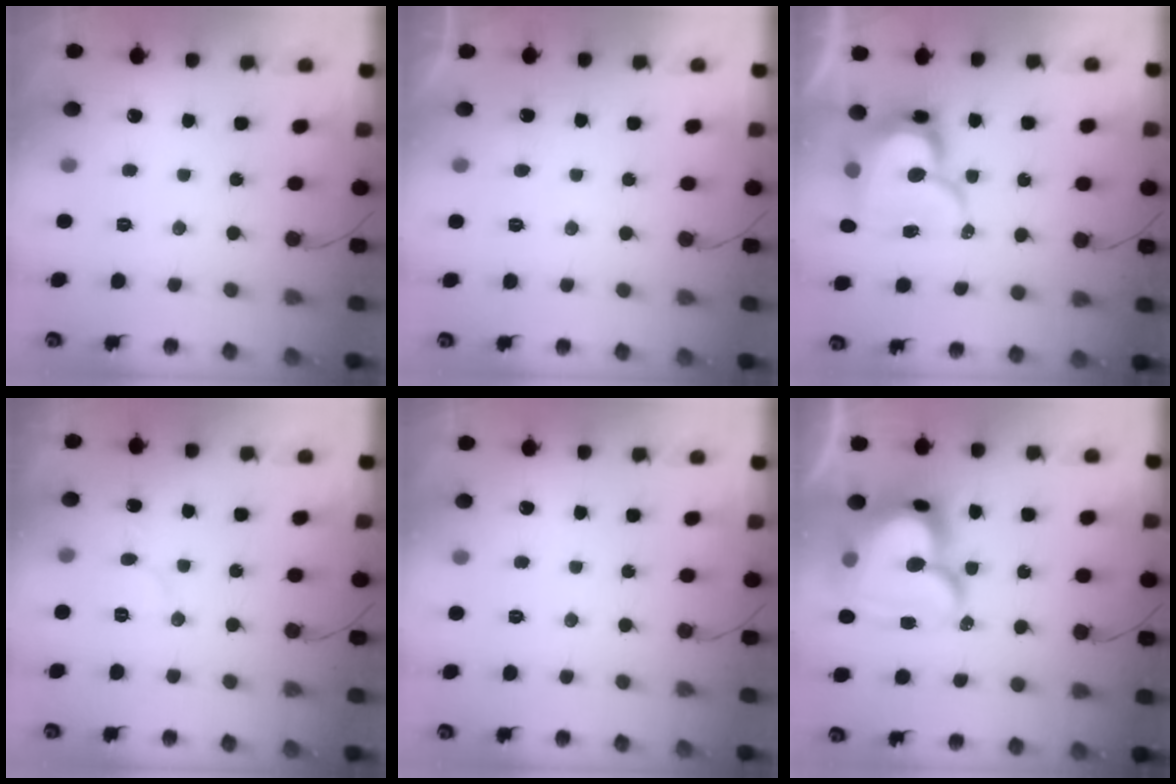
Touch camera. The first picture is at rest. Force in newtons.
{"total": 2.6, "press": 2.6, "slide": 0.3}
{"total": 15.2, "press": 15.1, "slide": 1.5}
{"total": 4.8, "press": 4.7, "slide": 0.4}
{"total": 0.0}
{"total": 27.1, "press": 27.0, "slide": 2.4}